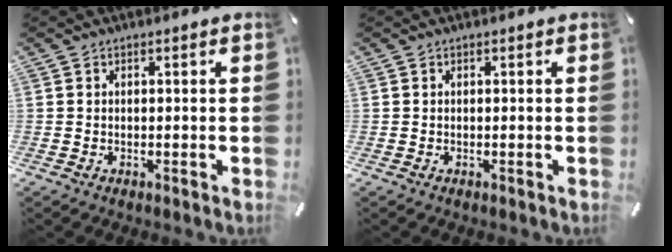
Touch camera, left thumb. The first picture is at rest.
{"total": 0.0}